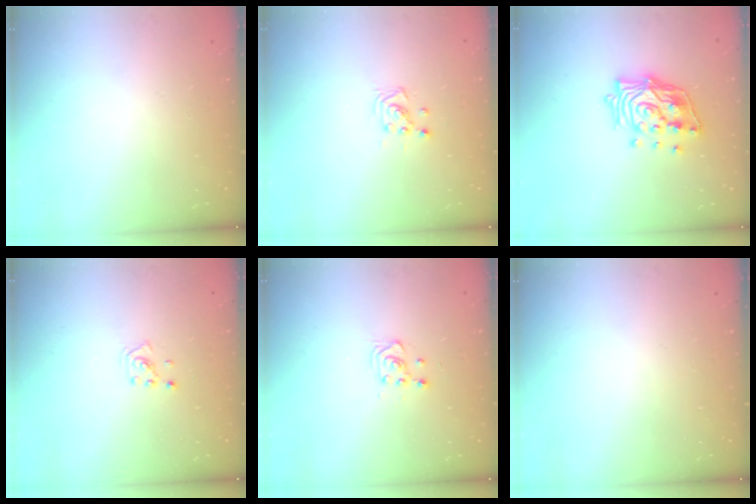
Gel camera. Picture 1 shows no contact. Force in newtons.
{"total": 3.4, "press": 3.4, "slide": 0.3}
{"total": 14.6, "press": 14.5, "slide": 1.8}
{"total": 2.0, "press": 2.0, "slide": 0.6}
{"total": 2.8, "press": 2.7, "slide": 0.7}
{"total": 0.0}